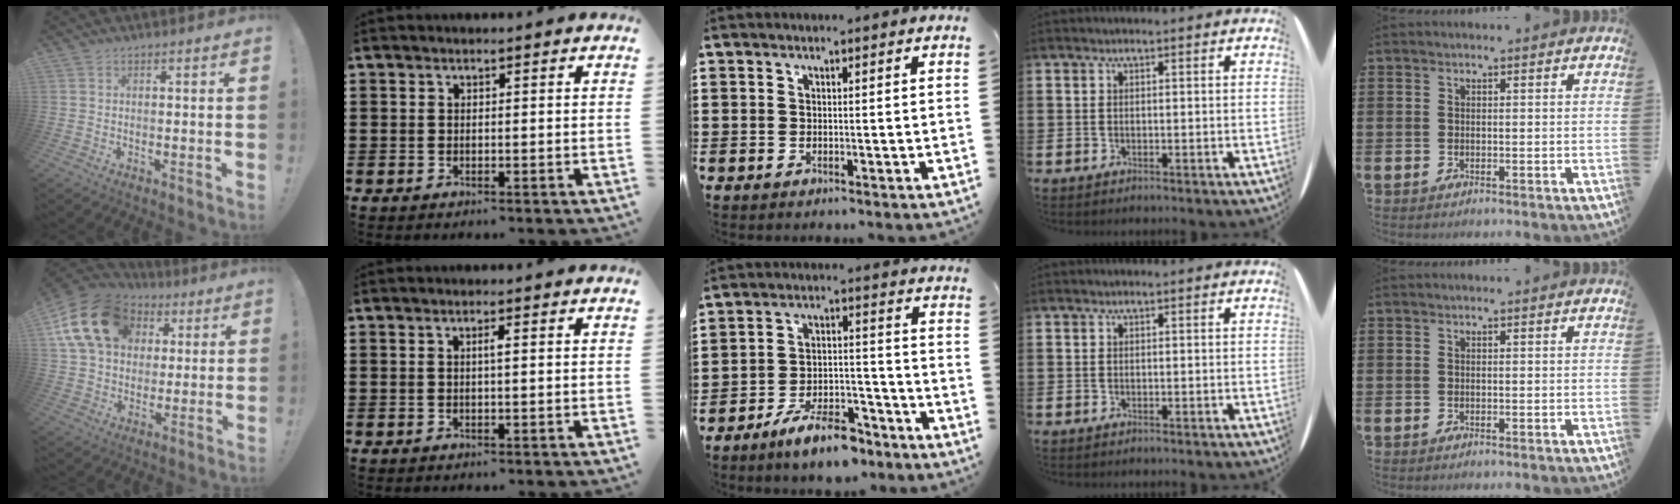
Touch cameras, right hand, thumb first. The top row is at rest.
{"thumb": {"total": 19.2, "force": [6.8, 14.3, 10.8], "torque": [-0.176, -0.017, 0.134]}, "index": {"total": 1.0, "force": [0.1, 0.0, 1.0], "torque": [-0.020, -0.003, 0.001]}, "middle": {"total": 8.6, "force": [-7.3, 2.1, 4.1], "torque": [-0.073, 0.019, -0.136]}}